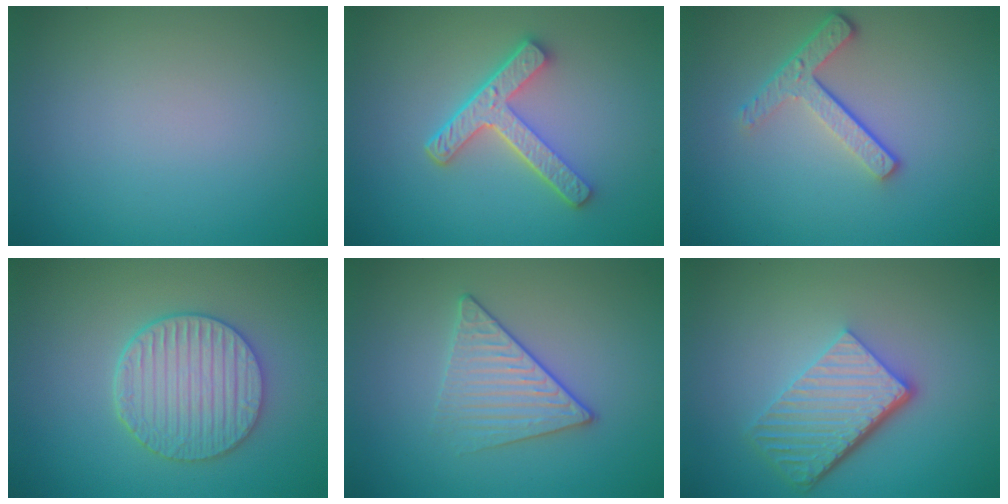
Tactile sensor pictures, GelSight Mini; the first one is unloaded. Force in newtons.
{"total": 4.7, "press": 3.6, "slide": 3.1}
{"total": 3.6, "press": 2.7, "slide": 2.5}
{"total": 5.1, "press": 4.3, "slide": 2.8}
{"total": 2.7, "press": 2.4, "slide": 1.2}
{"total": 5.7, "press": 3.9, "slide": 4.2}